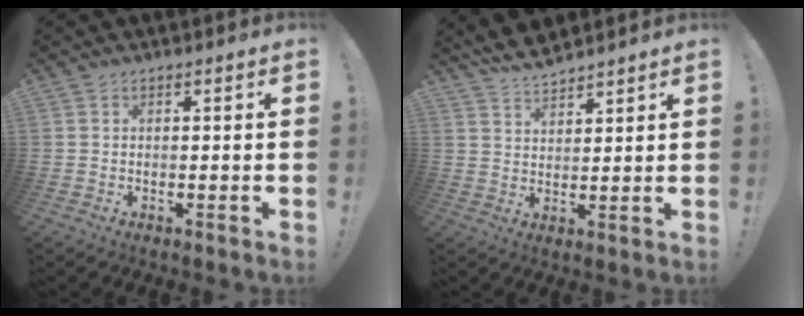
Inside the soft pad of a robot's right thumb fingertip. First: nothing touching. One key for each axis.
{"total": 6.0, "fx": 5.5, "fy": 1.6, "fz": 1.7, "tx": -0.040, "ty": -0.030, "tz": 0.105}